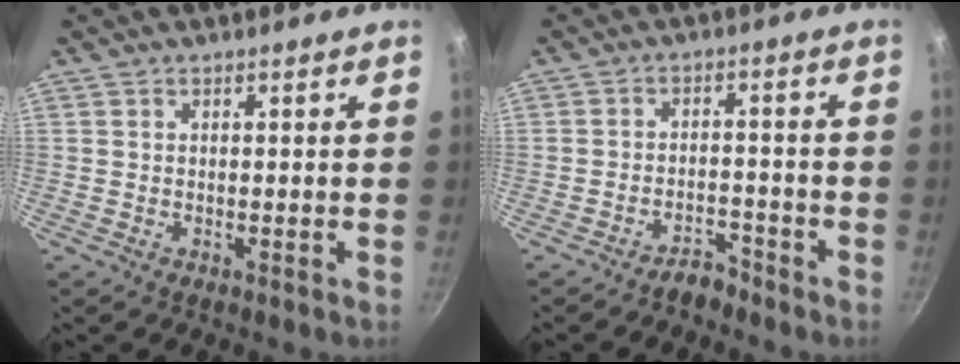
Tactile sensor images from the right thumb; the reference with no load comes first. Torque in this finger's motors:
{"motor_torque": [3.65, 1.36, -0.08, -0.73, -0.01]}